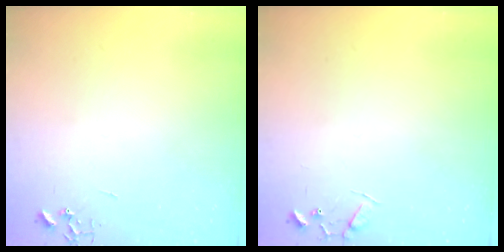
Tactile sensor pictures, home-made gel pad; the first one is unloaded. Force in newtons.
{"total": 7.7, "press": 7.6, "slide": 0.5}